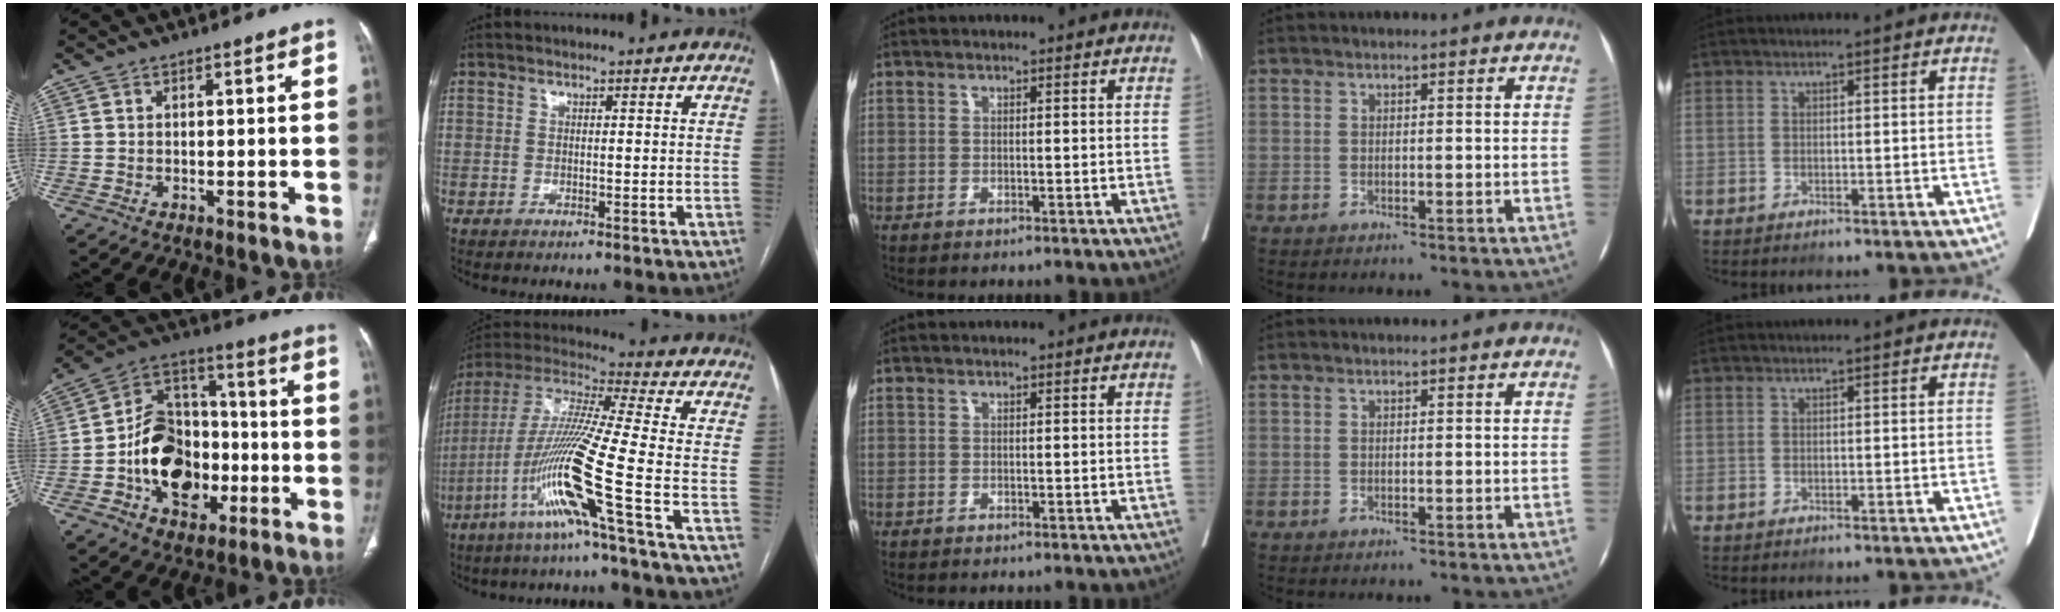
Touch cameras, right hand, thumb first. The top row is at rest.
{"thumb": {"total": 18.3, "force": [-4.5, 13.2, 11.9], "torque": [-0.152, 0.042, -0.074]}, "index": {"total": 15.9, "force": [-6.7, -2.0, 14.3], "torque": [-0.297, -0.016, -0.135]}}